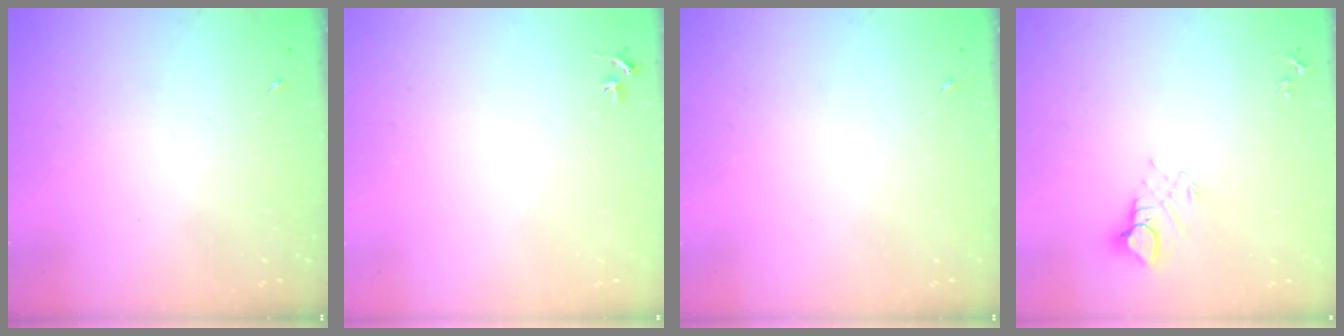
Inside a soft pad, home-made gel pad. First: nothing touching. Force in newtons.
{"total": 3.1, "press": 3.1, "slide": 0.4}
{"total": 0.0}
{"total": 5.0, "press": 5.0, "slide": 0.3}